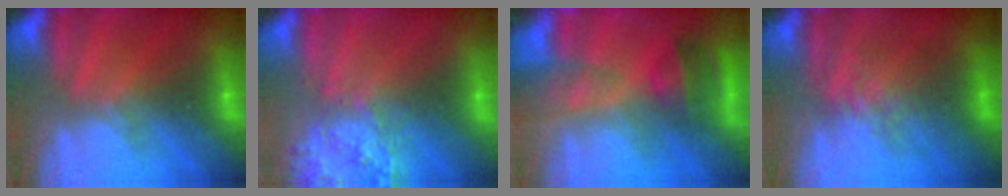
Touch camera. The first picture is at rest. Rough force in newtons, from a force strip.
{"total": 2.9}
{"total": 10.3}
{"total": 2.2}